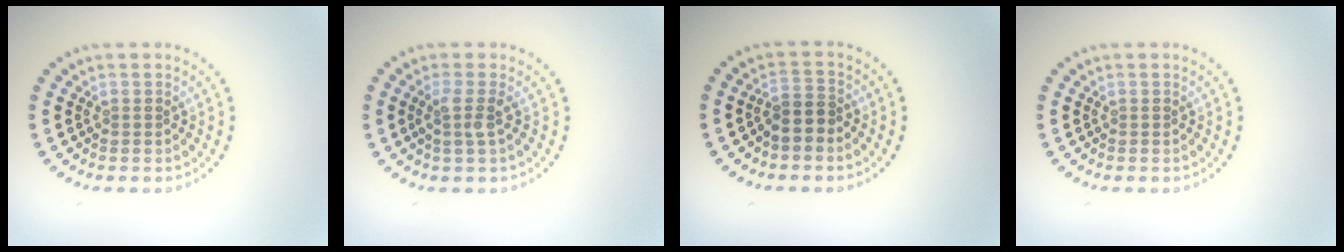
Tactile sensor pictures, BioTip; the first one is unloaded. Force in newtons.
{"total": 1.8, "press": 1.3, "slide": 1.2}
{"total": 1.7, "press": 1.3, "slide": 1.1}
{"total": 0.0}